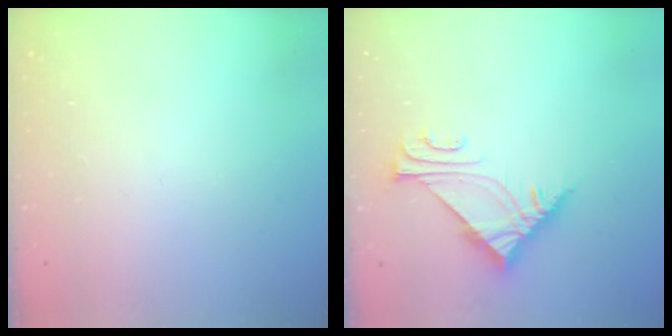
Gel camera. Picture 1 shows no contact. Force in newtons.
{"total": 6.4, "press": 6.4, "slide": 0.1}